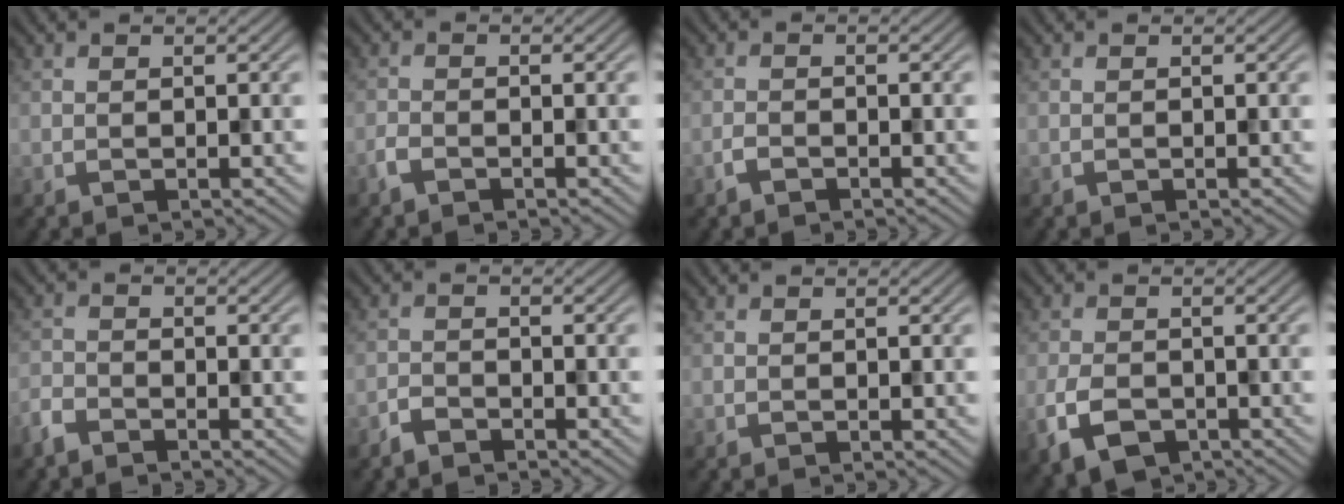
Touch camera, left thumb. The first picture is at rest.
{"total": 1.6, "force": [-1.2, 0.5, 0.8], "torque": [-0.024, -0.002, -0.032]}
{"total": 1.4, "force": [-1.1, 0.5, 0.7], "torque": [-0.018, 0.000, -0.025]}
{"total": 0.0}
{"total": 2.5, "force": [-2.2, 0.7, 0.8], "torque": [-0.022, -0.006, -0.057]}
{"total": 2.0, "force": [-1.8, 0.7, 0.7], "torque": [-0.015, 0.001, -0.042]}
{"total": 0.0}
{"total": 5.1, "force": [-2.6, 3.0, 3.2], "torque": [-0.074, -0.012, -0.055]}